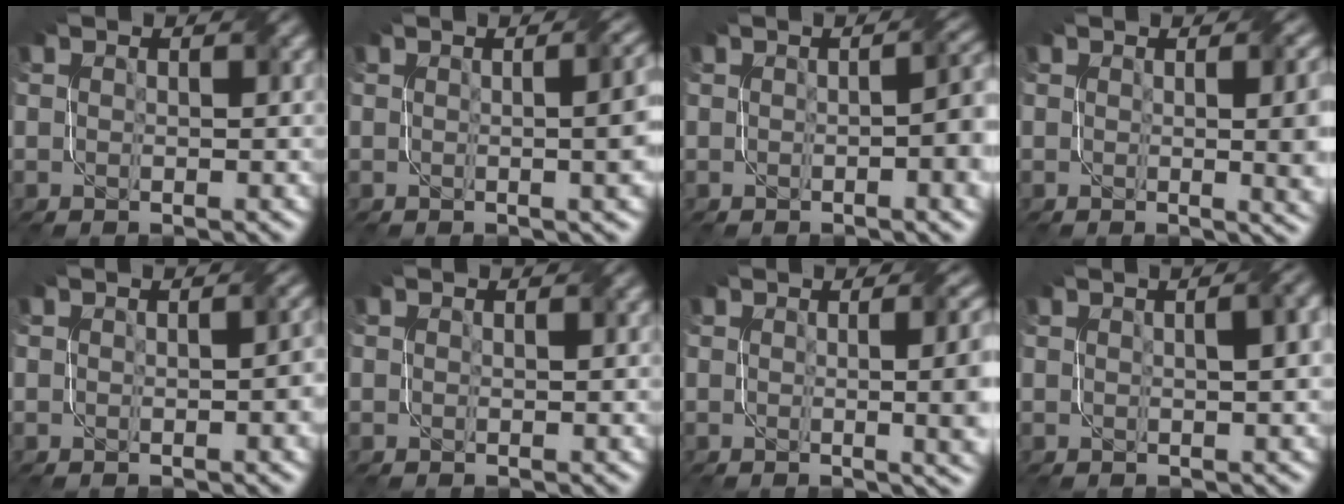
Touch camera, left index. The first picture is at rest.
{"total": 6.6, "force": [0.3, 2.8, 6.0], "torque": [-0.025, 0.018, 0.001]}
{"total": 5.3, "force": [-0.3, 1.7, 5.0], "torque": [-0.044, 0.004, 0.001]}
{"total": 6.8, "force": [0.4, 2.7, 6.2], "torque": [-0.037, 0.004, 0.012]}
{"total": 2.0, "force": [-0.2, 0.4, 1.9], "torque": [-0.021, 0.004, -0.002]}
{"total": 0.0}
{"total": 9.3, "force": [0.5, 4.1, 8.3], "torque": [-0.043, 0.011, 0.008]}
{"total": 5.0, "force": [1.4, 2.2, 4.3], "torque": [-0.026, 0.033, -0.004]}